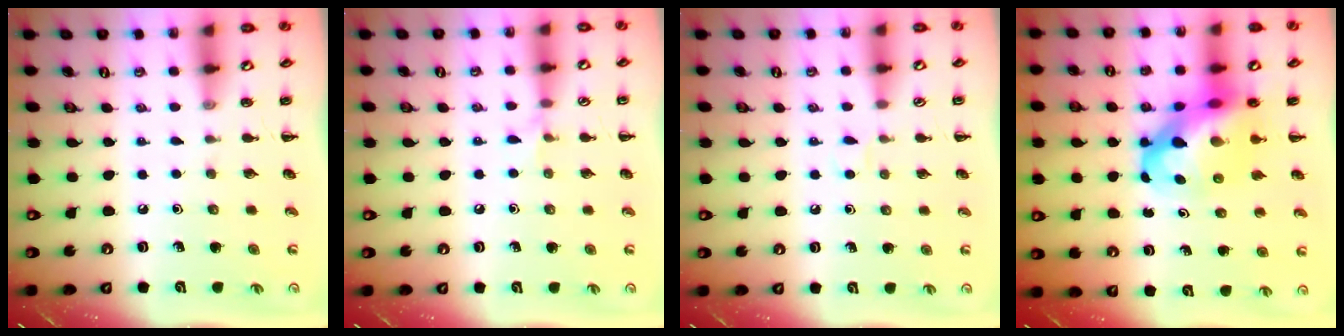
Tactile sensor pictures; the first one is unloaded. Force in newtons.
{"total": 4.6, "press": 4.3, "slide": 1.7}
{"total": 2.8, "press": 2.7, "slide": 1.0}
{"total": 13.1, "press": 12.6, "slide": 3.4}